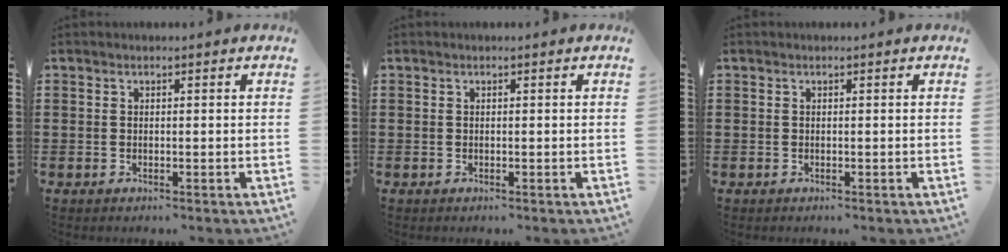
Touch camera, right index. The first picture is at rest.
{"total": 0.0}
{"total": 0.0}